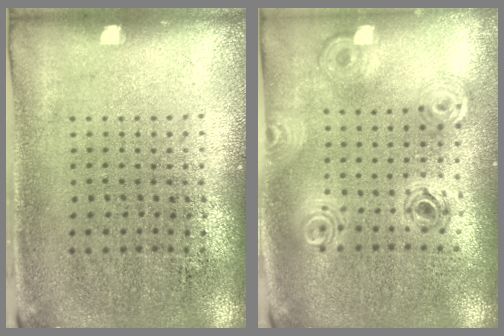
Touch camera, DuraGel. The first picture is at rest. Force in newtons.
{"total": 0.9, "press": 0.9, "slide": 0.2}